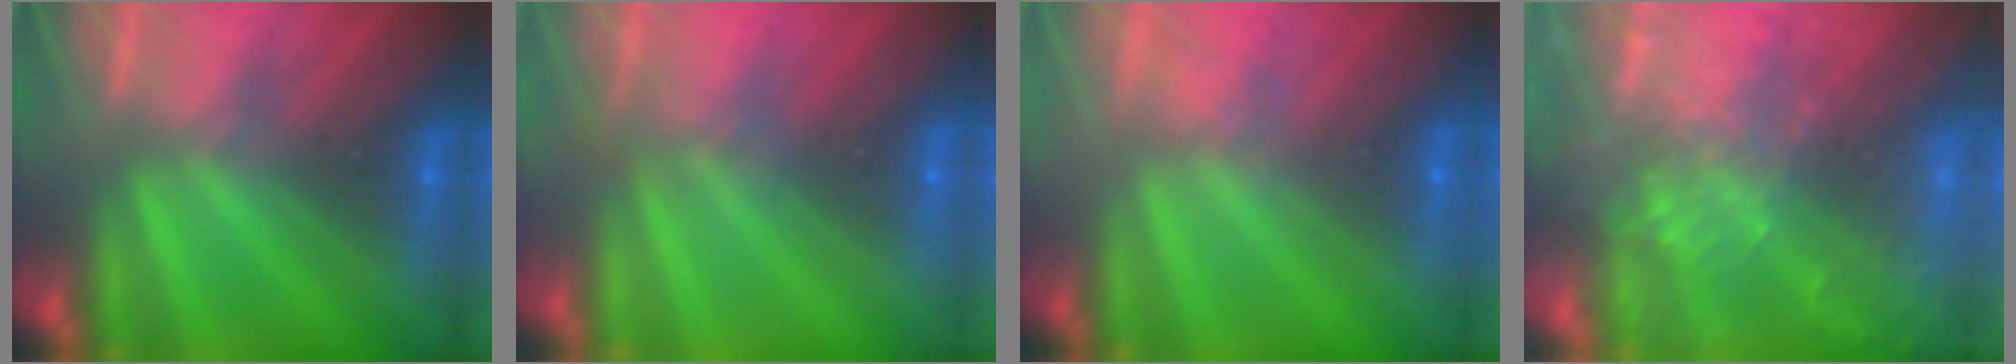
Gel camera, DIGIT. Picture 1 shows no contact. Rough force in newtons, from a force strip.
{"total": 2.2}
{"total": 1.7}
{"total": 6.9}